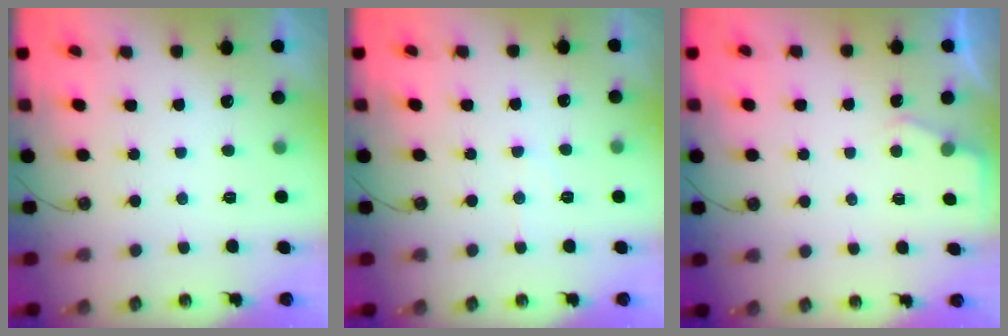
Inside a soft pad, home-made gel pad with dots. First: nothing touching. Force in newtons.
{"total": 5.8, "press": 5.7, "slide": 1.0}
{"total": 2.8, "press": 2.7, "slide": 0.4}